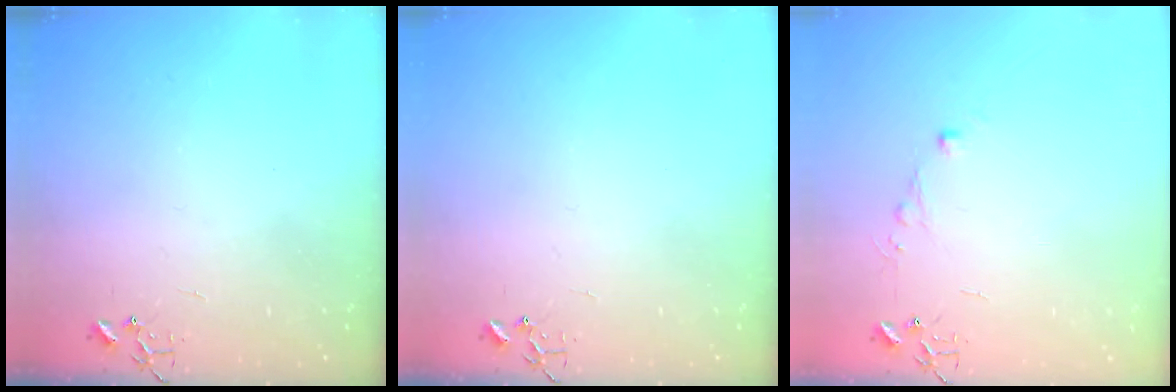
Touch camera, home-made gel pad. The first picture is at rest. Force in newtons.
{"total": 0.0}
{"total": 4.4, "press": 4.4, "slide": 0.5}